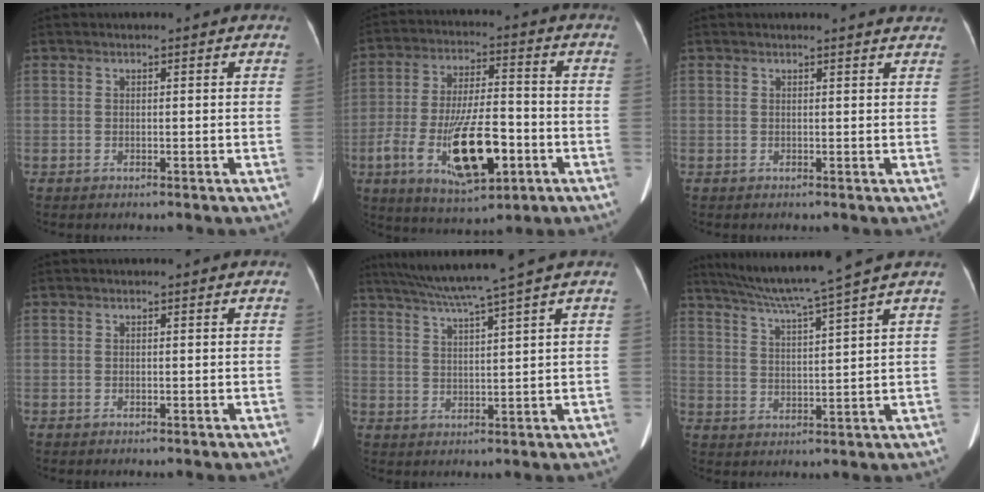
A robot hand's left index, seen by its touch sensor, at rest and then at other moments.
{"total": 15.5, "force": [-5.3, 4.9, 13.7], "torque": [-0.262, -0.007, -0.080]}
{"total": 3.5, "force": [3.4, 0.5, 0.5], "torque": [-0.011, 0.000, 0.021]}
{"total": 0.0}
{"total": 9.0, "force": [7.3, -2.3, 4.8], "torque": [-0.082, 0.007, 0.120]}
{"total": 10.8, "force": [9.0, -2.5, 5.4], "torque": [-0.095, 0.000, 0.149]}